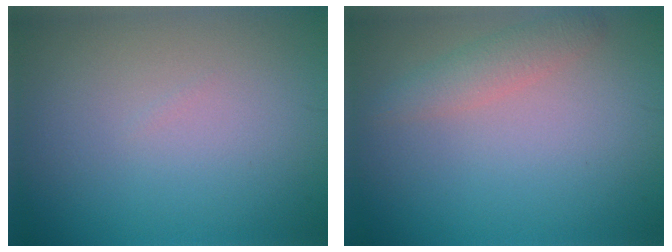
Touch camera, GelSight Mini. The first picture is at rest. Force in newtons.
{"total": 2.1, "press": 2.1, "slide": 0.1}